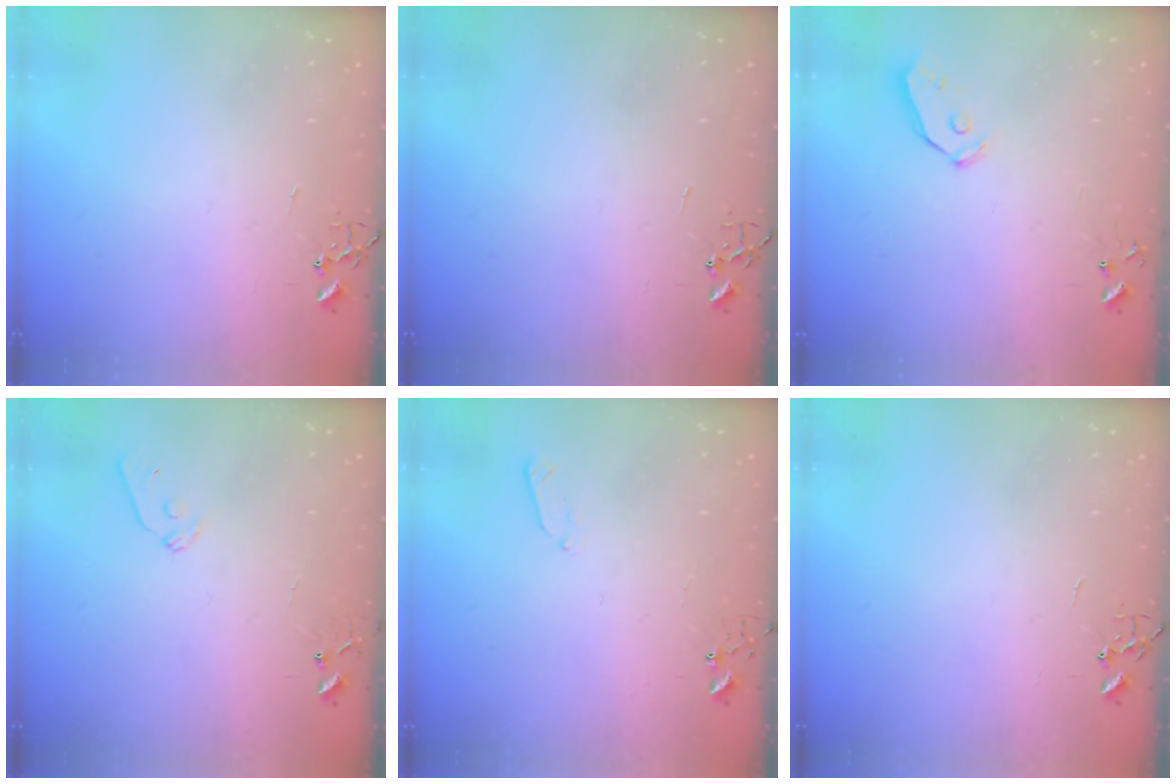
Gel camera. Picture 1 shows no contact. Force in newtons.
{"total": 0.0}
{"total": 4.9, "press": 4.9, "slide": 0.2}
{"total": 7.2, "press": 7.2, "slide": 0.5}
{"total": 3.4, "press": 3.4, "slide": 0.5}
{"total": 0.0}